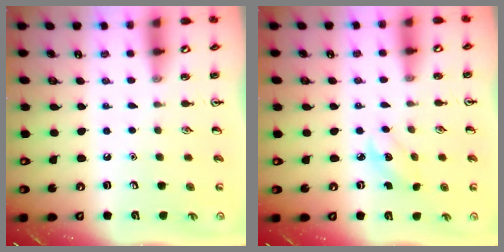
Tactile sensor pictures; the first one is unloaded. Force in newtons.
{"total": 2.7, "press": 2.6, "slide": 0.7}